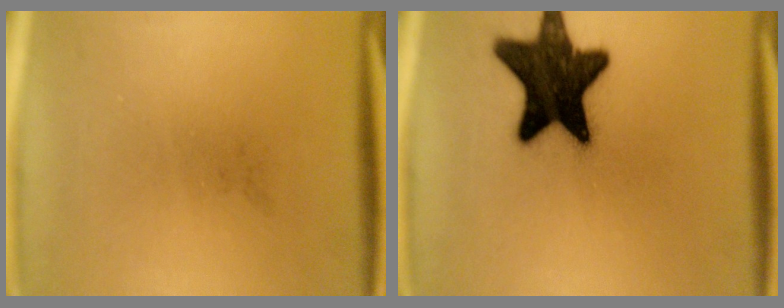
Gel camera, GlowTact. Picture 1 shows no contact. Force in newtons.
{"total": 17.2}